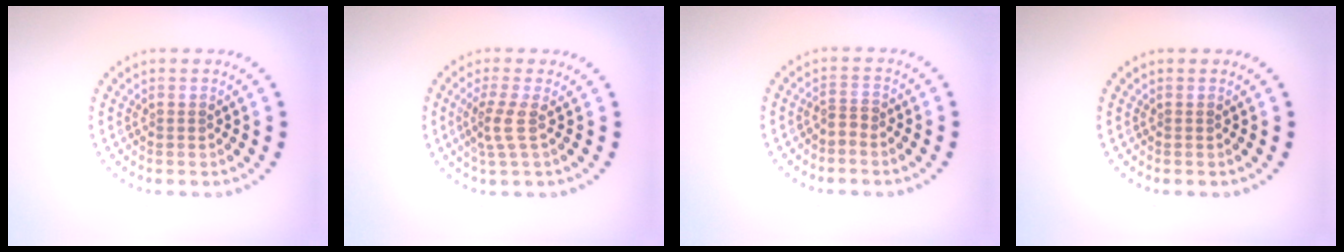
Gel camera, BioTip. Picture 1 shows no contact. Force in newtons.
{"total": 2.4, "press": 1.7, "slide": 1.8}
{"total": 1.0, "press": 0.4, "slide": 0.9}
{"total": 0.0}